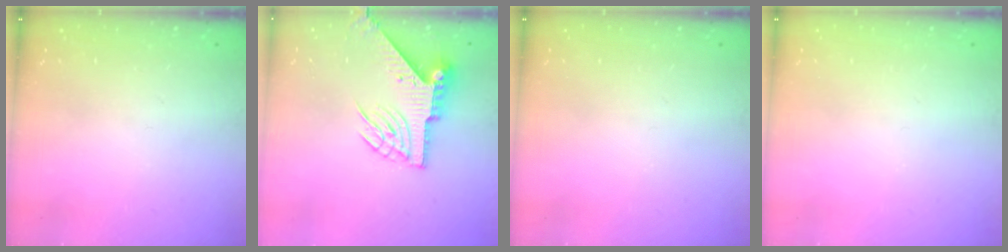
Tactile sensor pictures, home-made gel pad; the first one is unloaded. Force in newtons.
{"total": 7.6, "press": 7.6, "slide": 0.6}
{"total": 0.0}
{"total": 0.0}